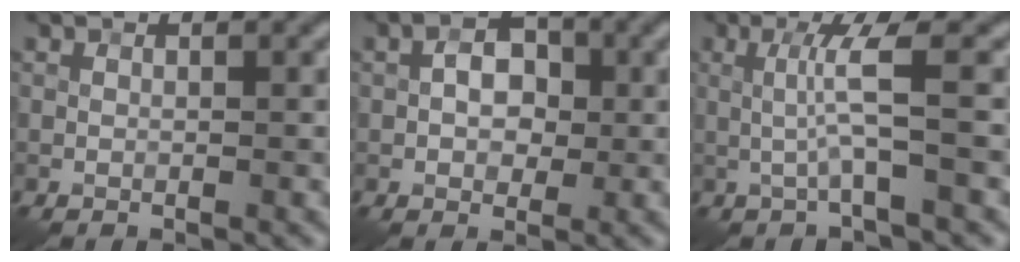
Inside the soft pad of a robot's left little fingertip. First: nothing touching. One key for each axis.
{"total": 3.4, "fx": 0.0, "fy": 2.5, "fz": 2.4, "tx": -0.035, "ty": 0.005, "tz": -0.007}
{"total": 3.0, "fx": -0.4, "fy": -0.4, "fz": 3.0, "tx": -0.066, "ty": 0.007, "tz": -0.005}